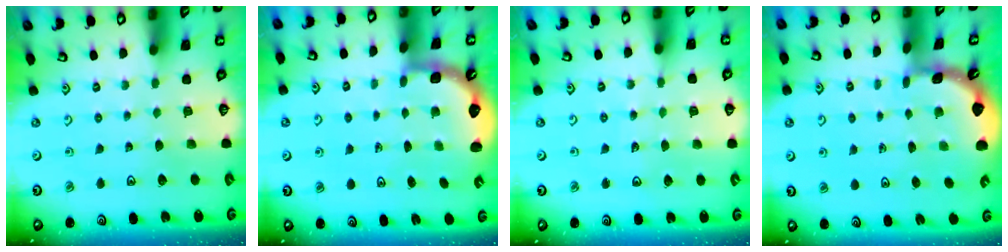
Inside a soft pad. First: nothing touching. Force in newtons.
{"total": 2.5, "press": 2.1, "slide": 1.3}
{"total": 4.6, "press": 4.3, "slide": 1.4}
{"total": 1.6, "press": 1.6, "slide": 0.1}